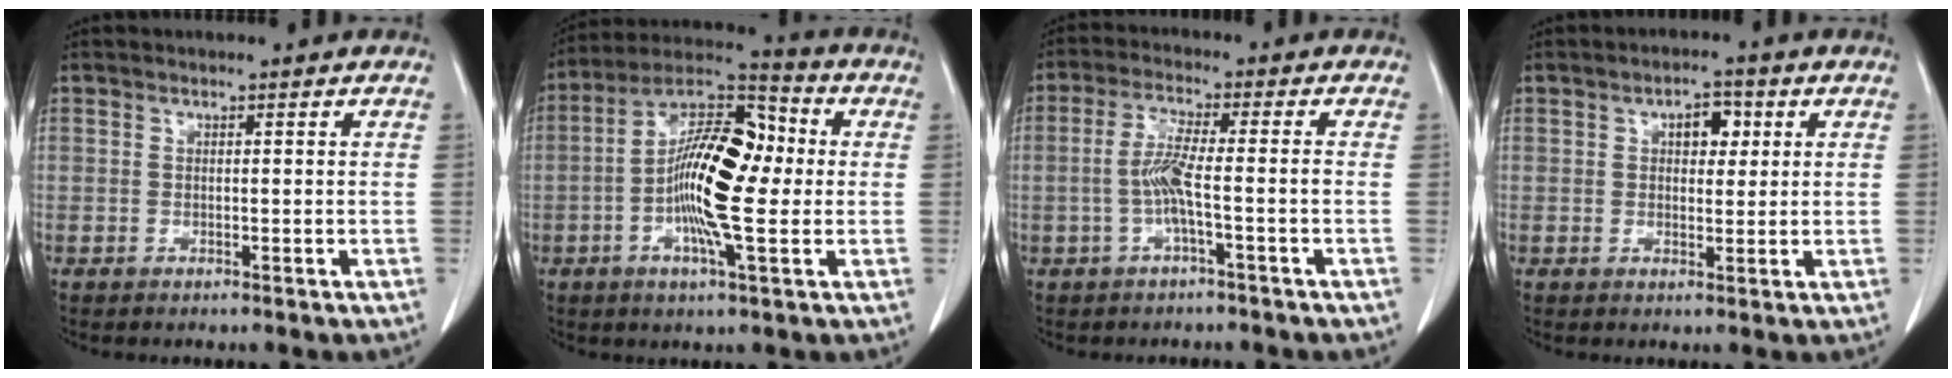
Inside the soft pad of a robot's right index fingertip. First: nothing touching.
{"total": 15.8, "force": [-0.4, 4.1, 15.3], "torque": [-0.282, 0.025, -0.017]}
{"total": 5.2, "force": [-1.3, -0.1, 5.0], "torque": [-0.105, 0.007, -0.026]}
{"total": 4.1, "force": [1.5, 2.2, 3.2], "torque": [-0.045, 0.011, 0.020]}